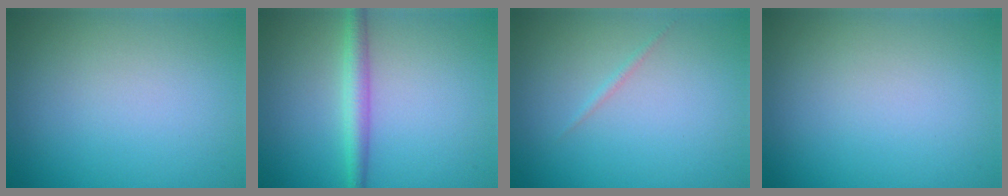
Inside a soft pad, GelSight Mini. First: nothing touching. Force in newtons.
{"total": 2.5, "press": 2.5, "slide": 0.1}
{"total": 0.6, "press": 0.6, "slide": 0.0}
{"total": 0.0}